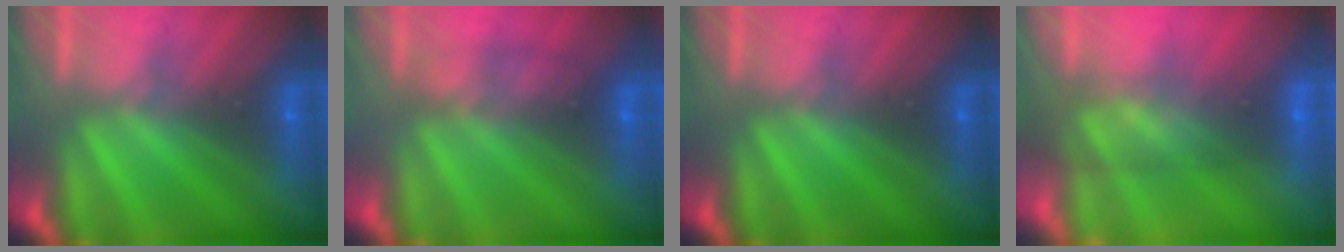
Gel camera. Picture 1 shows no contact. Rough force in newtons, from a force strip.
{"total": 1.8}
{"total": 0.0}
{"total": 7.7}